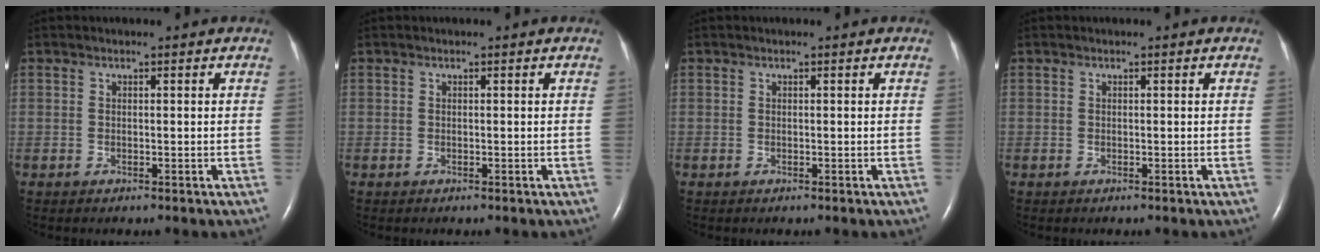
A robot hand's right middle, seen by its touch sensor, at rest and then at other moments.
{"total": 0.0}
{"total": 0.0}
{"total": 0.0}